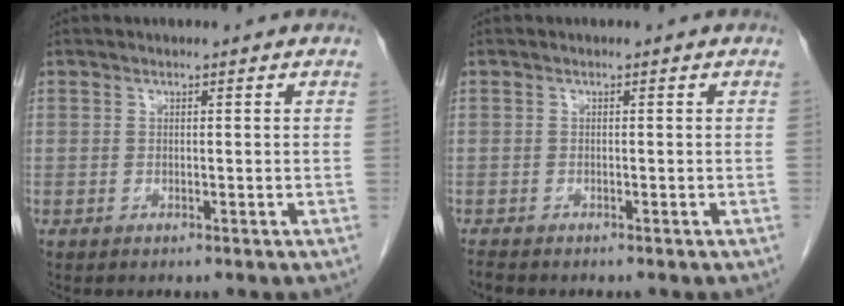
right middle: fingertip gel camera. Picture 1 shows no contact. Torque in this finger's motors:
{"motor_torque": [0.17, 0.00, -0.02, 0.00]}